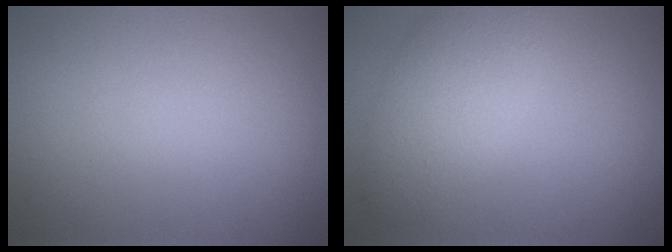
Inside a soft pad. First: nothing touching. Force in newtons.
{"total": 4.3, "press": 4.3, "slide": 0.1}